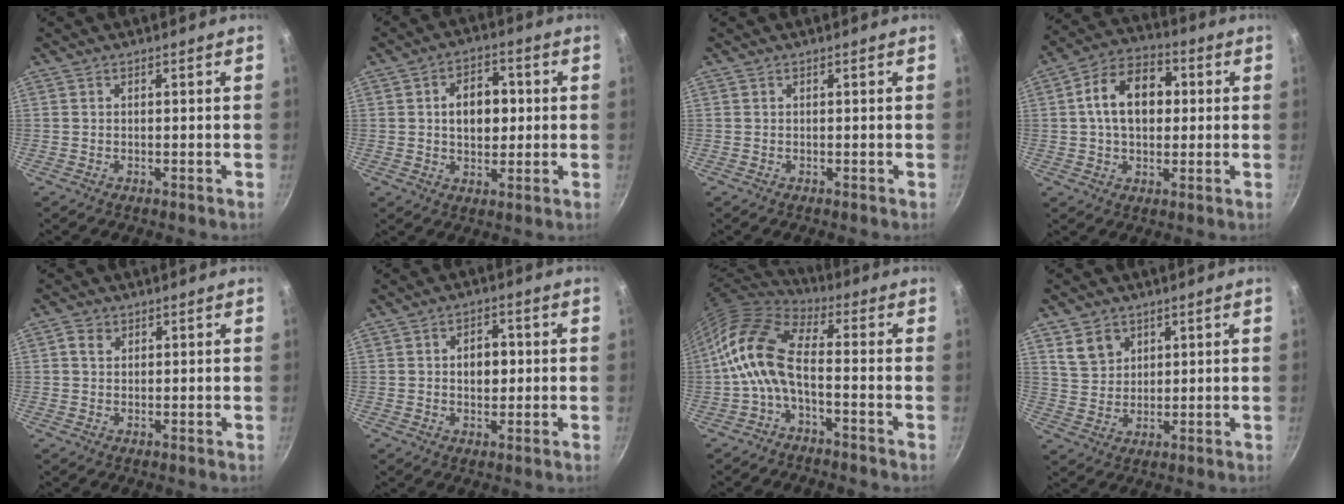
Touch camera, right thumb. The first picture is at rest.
{"total": 8.7, "force": [0.8, 6.0, 6.3], "torque": [-0.064, 0.010, 0.009]}
{"total": 0.0}
{"total": 13.1, "force": [1.6, 9.0, 9.4], "torque": [-0.122, 0.024, 0.012]}
{"total": 2.2, "force": [1.0, 1.7, 1.1], "torque": [-0.011, 0.001, 0.016]}
{"total": 5.0, "force": [0.4, 3.5, 3.6], "torque": [-0.029, 0.005, 0.003]}
{"total": 11.2, "force": [-2.5, 5.3, 9.5], "torque": [-0.200, 0.038, -0.061]}
{"total": 6.4, "force": [3.1, 5.0, 2.5], "torque": [-0.023, -0.007, 0.065]}